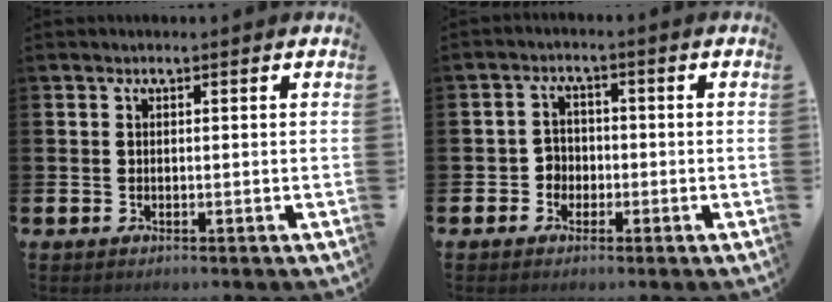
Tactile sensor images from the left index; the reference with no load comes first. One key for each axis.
{"total": 2.5, "fx": -1.1, "fy": 2.2, "fz": 0.4, "tx": -0.015, "ty": 0.006, "tz": -0.029}